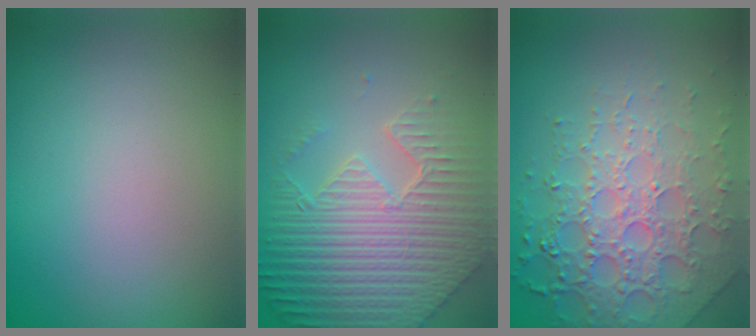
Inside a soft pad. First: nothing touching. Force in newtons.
{"total": 8.1, "press": 6.0, "slide": 5.5}
{"total": 7.3, "press": 5.2, "slide": 5.1}